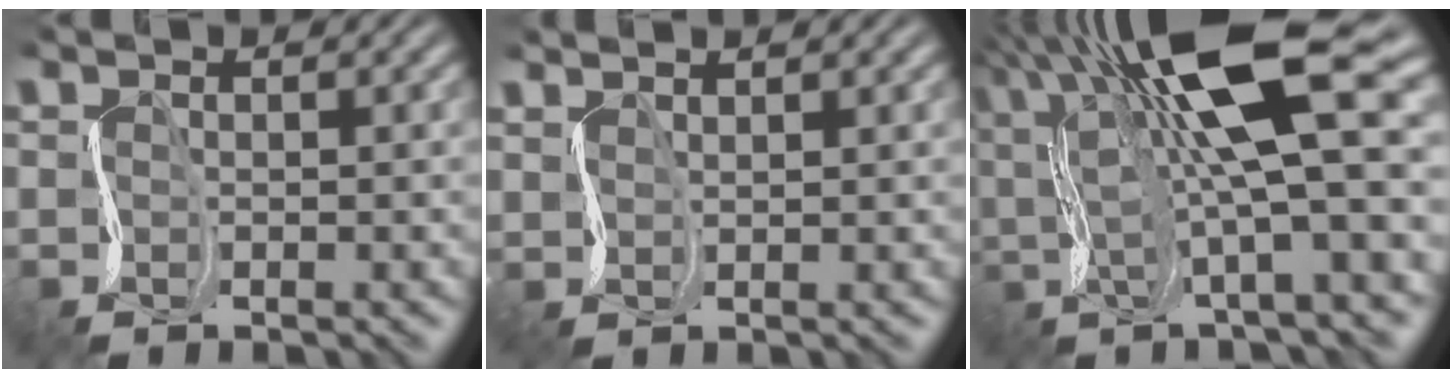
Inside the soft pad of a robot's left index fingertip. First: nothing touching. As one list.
[{"total": 2.2, "force": [2.0, -0.6, -0.6], "torque": [-0.002, -0.002, 0.033]}, {"total": 14.5, "force": [5.2, 3.0, 13.2], "torque": [-0.230, 0.012, 0.093]}]